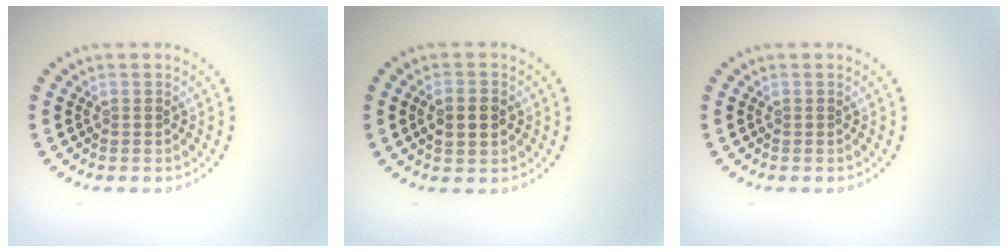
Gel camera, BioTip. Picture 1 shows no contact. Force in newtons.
{"total": 2.7, "press": 2.7, "slide": 0.2}
{"total": 0.0}